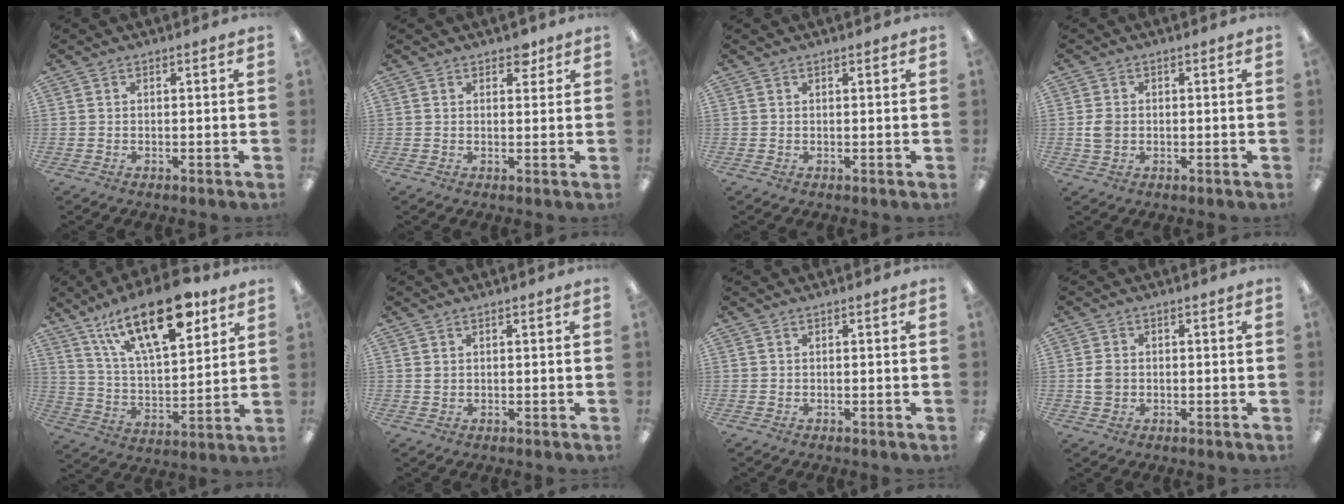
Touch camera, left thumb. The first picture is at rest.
{"total": 3.2, "force": [2.3, 1.7, 1.4], "torque": [0.001, -0.009, 0.034]}
{"total": 0.6, "force": [0.4, 0.1, 0.4], "torque": [-0.009, 0.000, 0.008]}
{"total": 3.4, "force": [-0.2, 2.7, 2.1], "torque": [-0.030, 0.002, -0.004]}
{"total": 22.9, "force": [14.0, 9.2, 15.6], "torque": [-0.250, -0.066, 0.235]}
{"total": 0.9, "force": [0.4, 0.6, 0.6], "torque": [-0.013, 0.003, 0.007]}
{"total": 0.0}
{"total": 3.2, "force": [-0.1, 2.6, 1.8], "torque": [-0.034, 0.006, -0.002]}